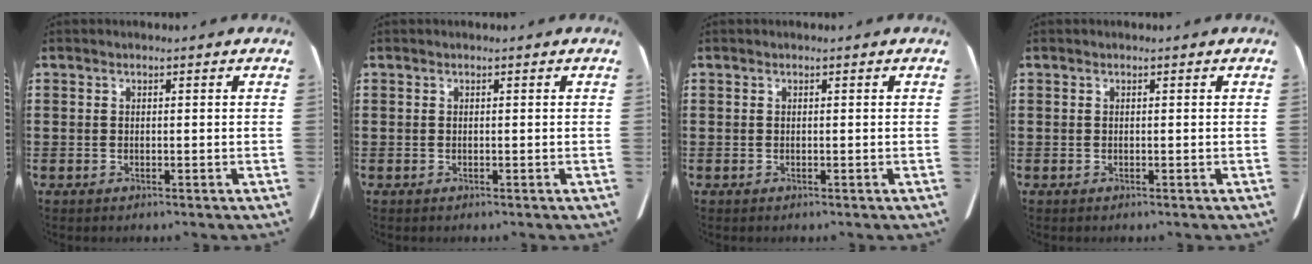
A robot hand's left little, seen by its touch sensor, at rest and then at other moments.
{"total": 0.0}
{"total": 0.0}
{"total": 0.0}